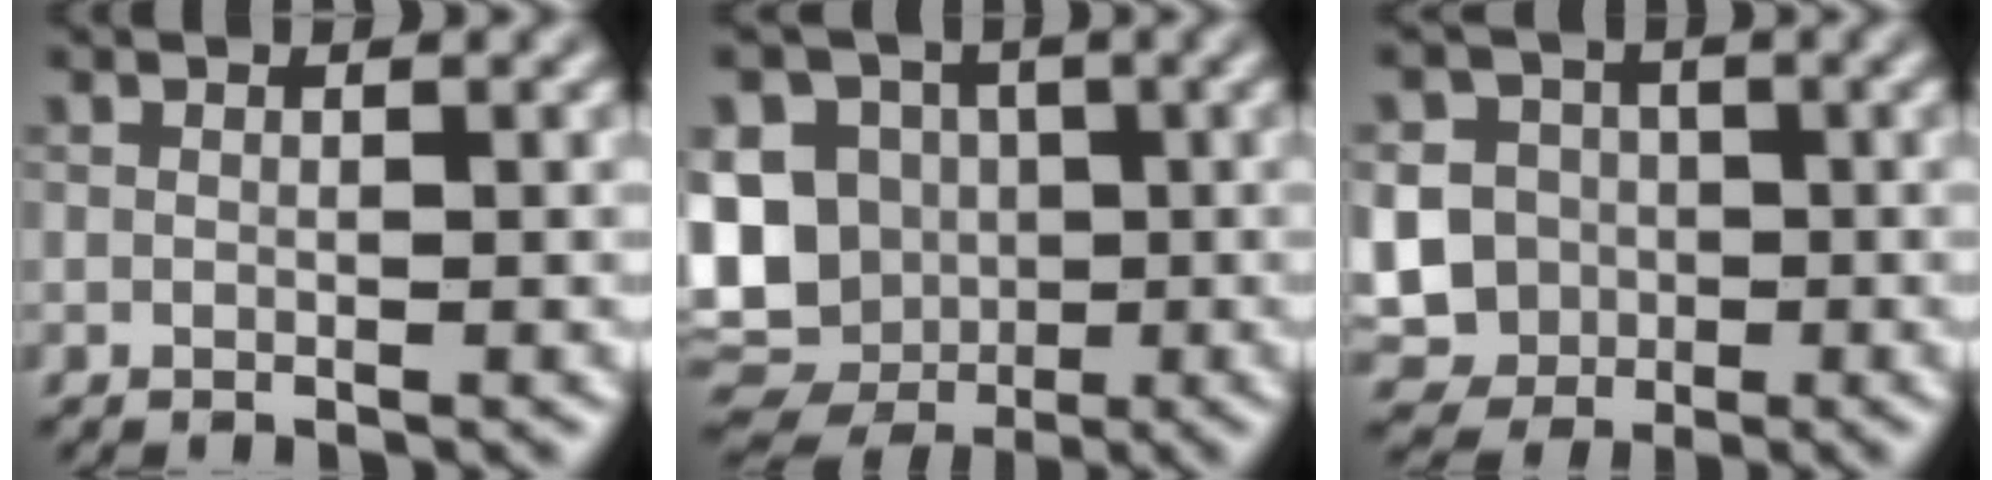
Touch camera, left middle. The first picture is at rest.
{"total": 11.4, "force": [-0.6, 9.7, 6.0], "torque": [-0.086, -0.004, -0.034]}
{"total": 10.4, "force": [-1.1, 9.7, 3.6], "torque": [-0.103, 0.009, -0.047]}